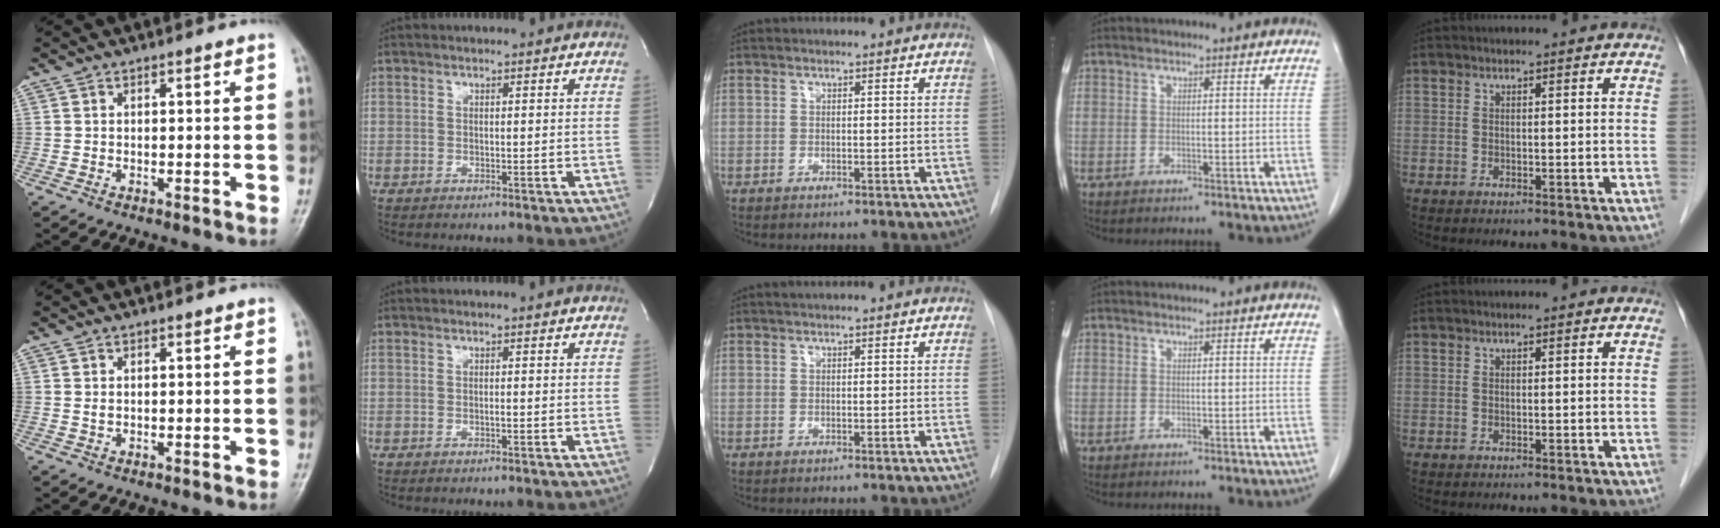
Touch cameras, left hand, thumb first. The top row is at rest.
{"thumb": {"total": 0.9, "force": [0.4, 0.6, 0.5], "torque": [-0.004, -0.003, 0.007]}, "middle": {"total": 0.9, "force": [0.7, 0.0, 0.4], "torque": [-0.011, 0.008, 0.016]}}